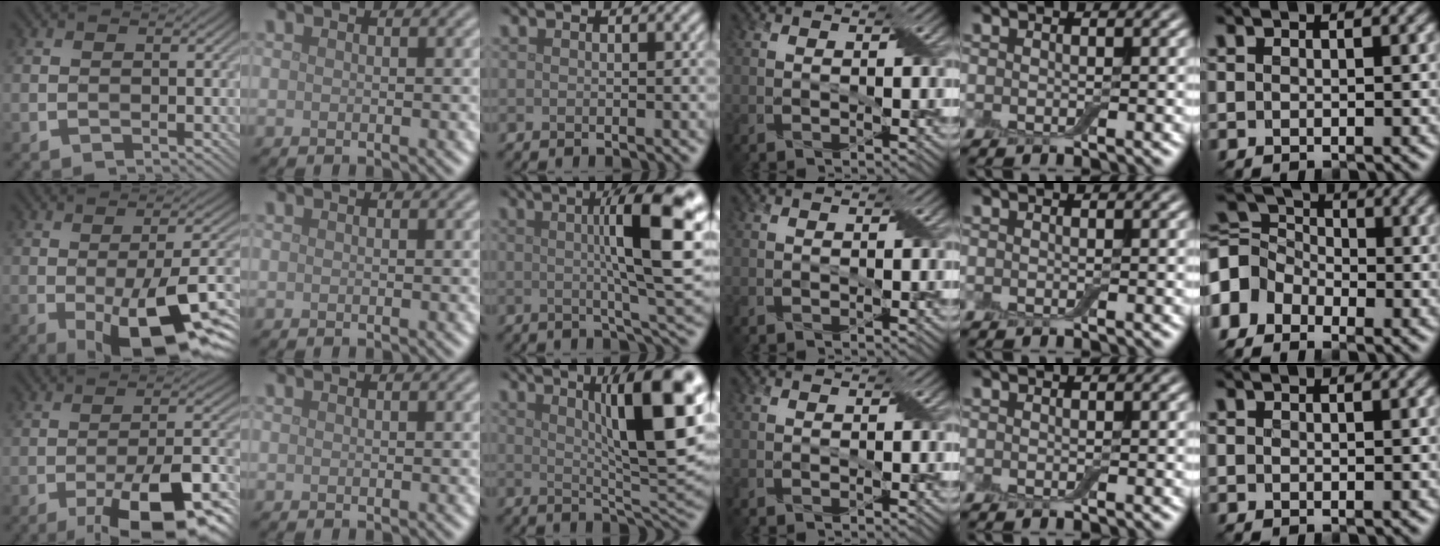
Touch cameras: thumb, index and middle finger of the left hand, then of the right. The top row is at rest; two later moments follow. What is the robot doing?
{"motion": "close", "object": "airpods case & airpods"}